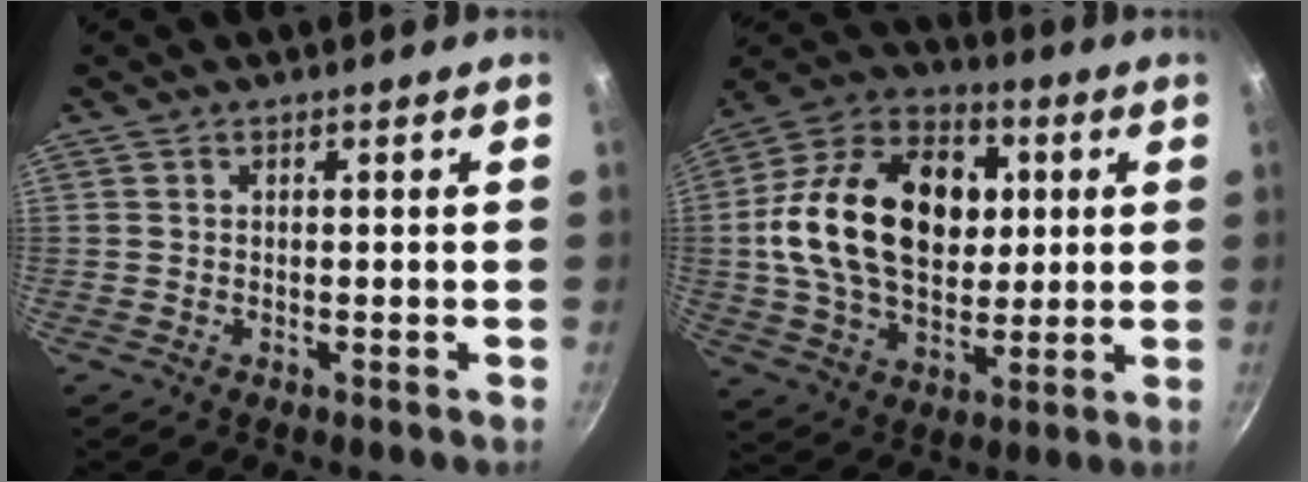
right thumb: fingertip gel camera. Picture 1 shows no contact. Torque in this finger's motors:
{"motor_torque": [-0.06, 1.18, 1.22, -0.58, 0.24]}